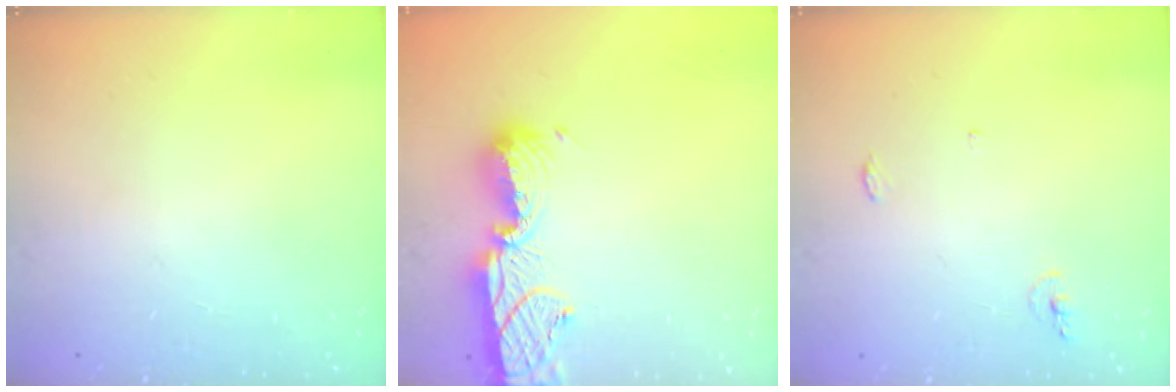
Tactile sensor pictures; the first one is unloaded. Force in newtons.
{"total": 13.4, "press": 13.3, "slide": 1.0}
{"total": 5.0, "press": 4.8, "slide": 1.5}